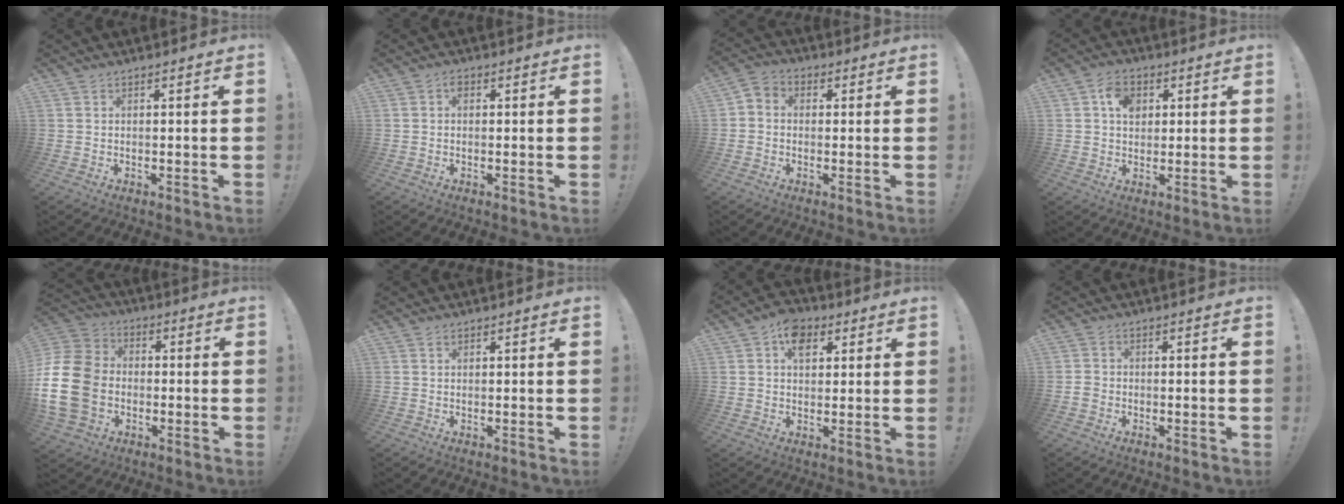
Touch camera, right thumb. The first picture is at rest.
{"total": 1.5, "force": [0.2, 1.1, 1.0], "torque": [-0.013, 0.002, 0.001]}
{"total": 3.8, "force": [-1.1, 3.1, 1.9], "torque": [-0.041, 0.011, -0.018]}
{"total": 7.2, "force": [2.4, 5.6, 4.0], "torque": [-0.058, 0.003, 0.043]}
{"total": 19.0, "force": [-3.2, 14.7, 11.6], "torque": [-0.214, 0.033, -0.047]}
{"total": 0.6, "force": [0.4, 0.3, 0.2], "torque": [-0.008, 0.001, 0.010]}
{"total": 8.1, "force": [3.5, 5.8, 4.5], "torque": [-0.059, -0.005, 0.064]}
{"total": 2.1, "force": [-1.0, 1.4, 1.1], "torque": [-0.013, 0.009, -0.018]}